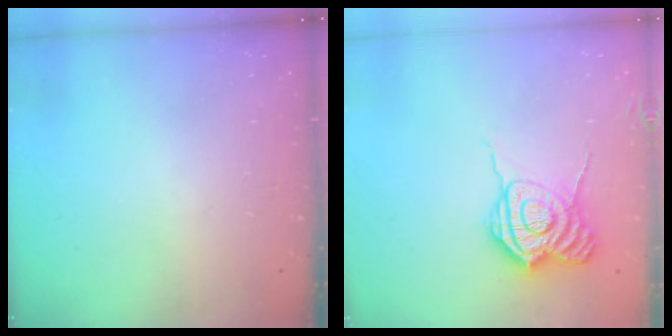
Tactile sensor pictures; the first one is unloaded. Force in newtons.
{"total": 11.0, "press": 11.0, "slide": 1.0}